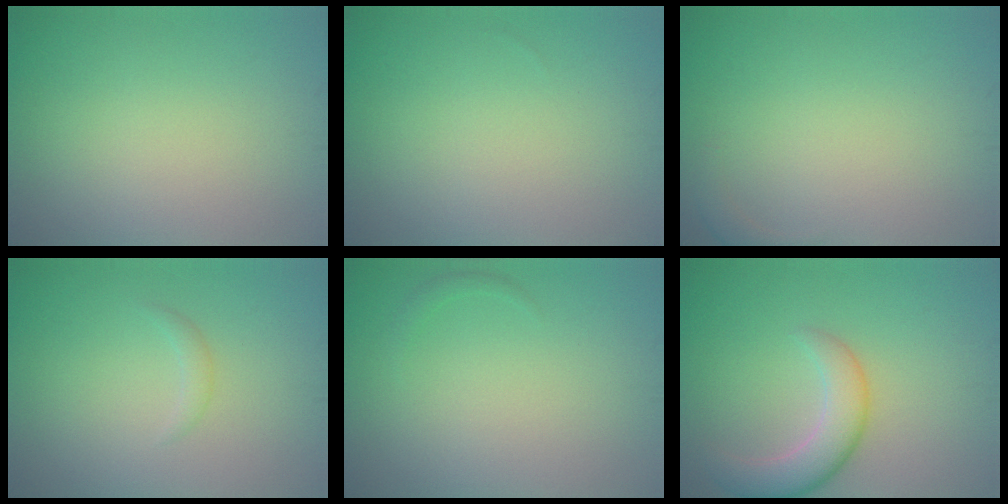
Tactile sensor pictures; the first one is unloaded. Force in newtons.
{"total": 0.0}
{"total": 1.0, "press": 1.0, "slide": 0.2}
{"total": 0.8, "press": 0.8, "slide": 0.1}
{"total": 0.6, "press": 0.6, "slide": 0.1}
{"total": 4.5, "press": 4.4, "slide": 0.4}